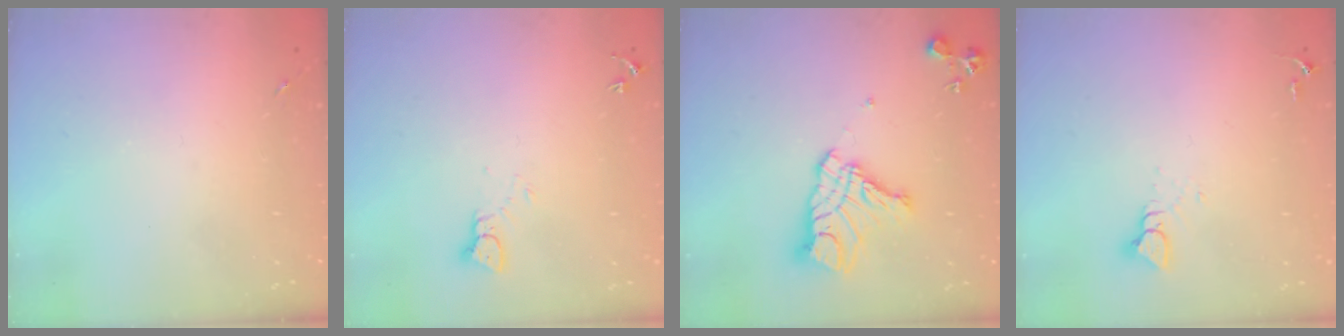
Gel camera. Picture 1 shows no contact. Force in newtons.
{"total": 2.6, "press": 2.6, "slide": 0.1}
{"total": 14.4, "press": 14.3, "slide": 1.3}
{"total": 3.9, "press": 3.9, "slide": 0.4}